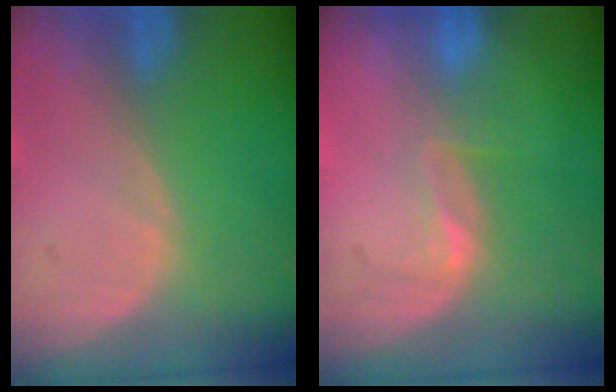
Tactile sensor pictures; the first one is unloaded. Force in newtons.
{"total": 2.6, "press": 2.0, "slide": 1.6}